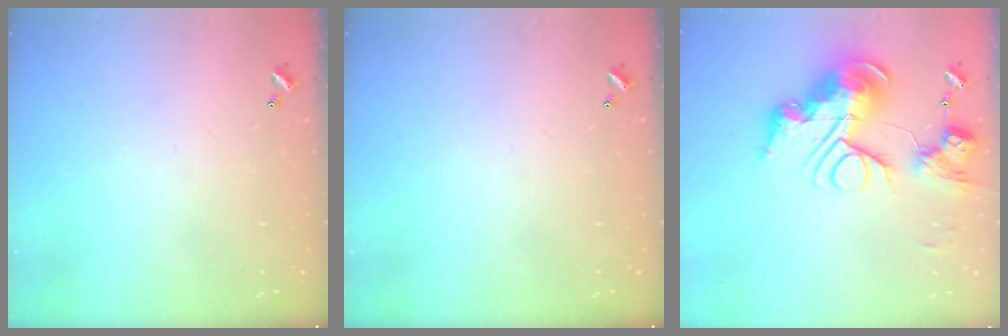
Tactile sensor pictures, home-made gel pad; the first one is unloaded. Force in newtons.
{"total": 0.0}
{"total": 0.7, "press": 0.7, "slide": 0.0}